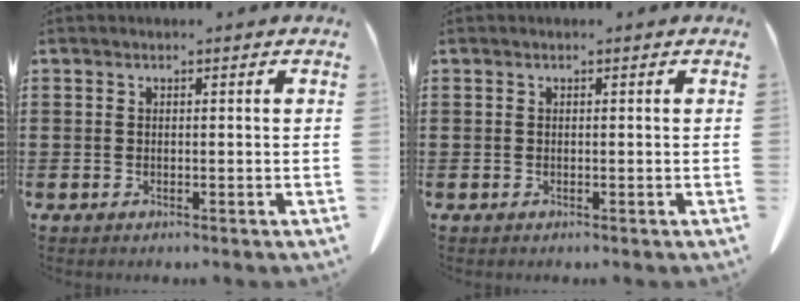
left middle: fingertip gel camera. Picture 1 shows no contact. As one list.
[{"total": 0.0}]